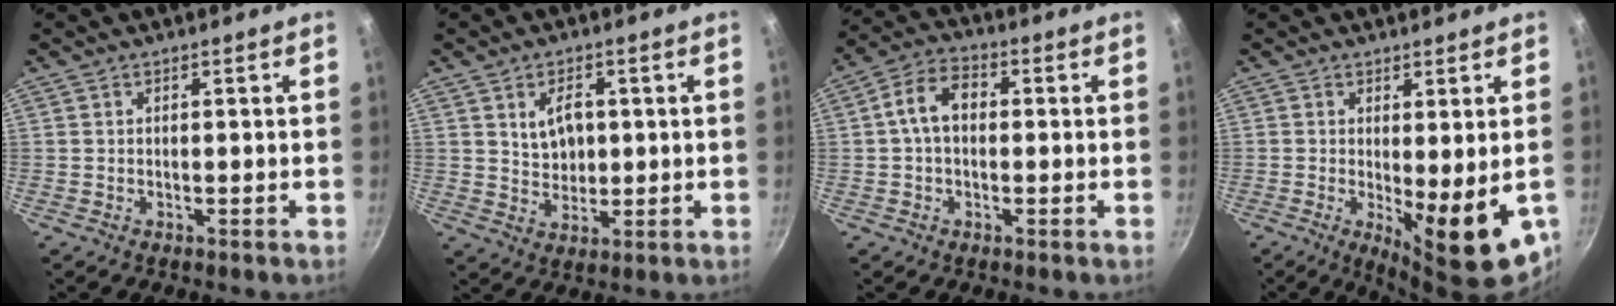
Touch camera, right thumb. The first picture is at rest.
{"total": 6.2, "force": [1.5, 4.4, 4.2], "torque": [-0.048, -0.010, 0.031]}
{"total": 7.6, "force": [0.5, 5.2, 5.5], "torque": [-0.086, 0.024, -0.004]}
{"total": 11.2, "force": [-2.2, 3.3, 10.5], "torque": [-0.129, -0.013, -0.015]}